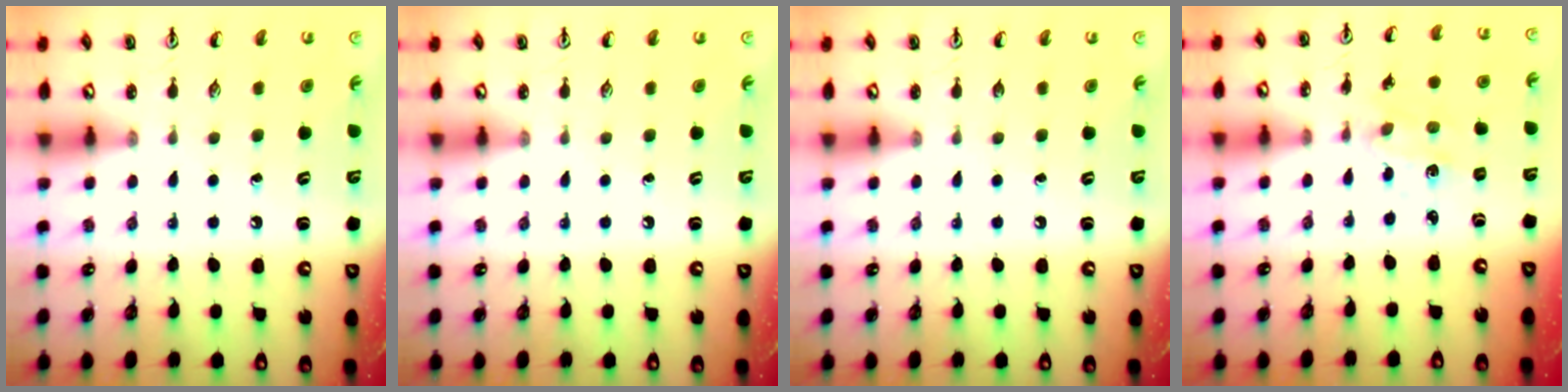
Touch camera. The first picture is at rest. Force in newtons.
{"total": 0.0}
{"total": 0.0}
{"total": 1.7, "press": 1.6, "slide": 0.2}